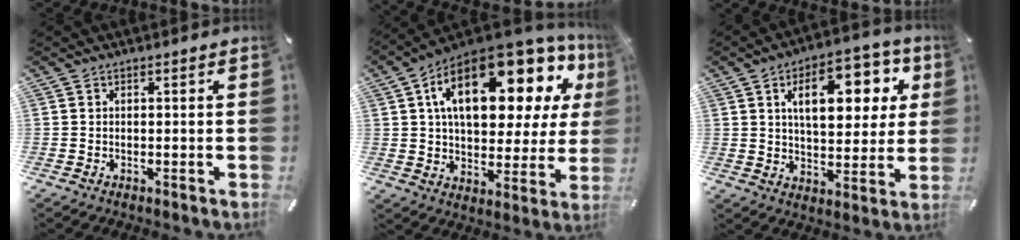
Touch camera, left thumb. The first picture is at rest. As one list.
[{"total": 22.0, "force": [10.6, 10.7, 16.0], "torque": [-0.251, -0.059, 0.173]}, {"total": 16.8, "force": [6.4, 9.3, 12.5], "torque": [-0.178, -0.010, 0.102]}]